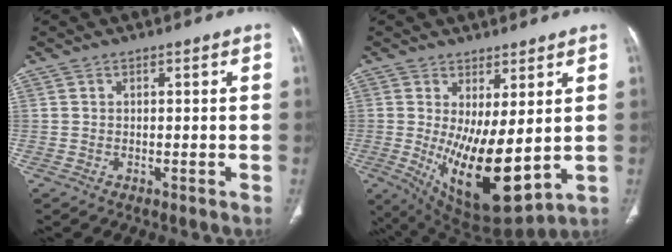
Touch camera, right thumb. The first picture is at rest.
{"total": 14.8, "force": [-0.1, 5.7, 13.6], "torque": [-0.224, -0.034, 0.023]}